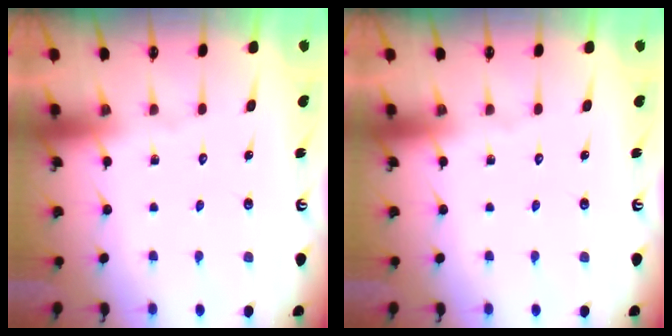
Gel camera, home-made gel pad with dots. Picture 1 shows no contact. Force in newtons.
{"total": 0.0}